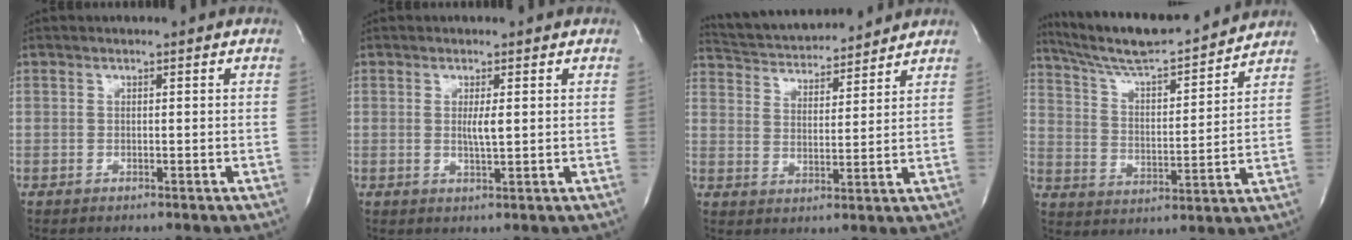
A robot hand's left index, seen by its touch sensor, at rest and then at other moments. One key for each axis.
{"total": 2.0, "fx": 0.0, "fy": 0.1, "fz": 2.0, "tx": -0.042, "ty": -0.008, "tz": 0.000}
{"total": 13.4, "fx": 12.7, "fy": 2.3, "fz": 3.6, "tx": -0.064, "ty": 0.019, "tz": 0.203}
{"total": 16.9, "fx": 15.6, "fy": 1.1, "fz": 6.4, "tx": -0.117, "ty": 0.005, "tz": 0.249}